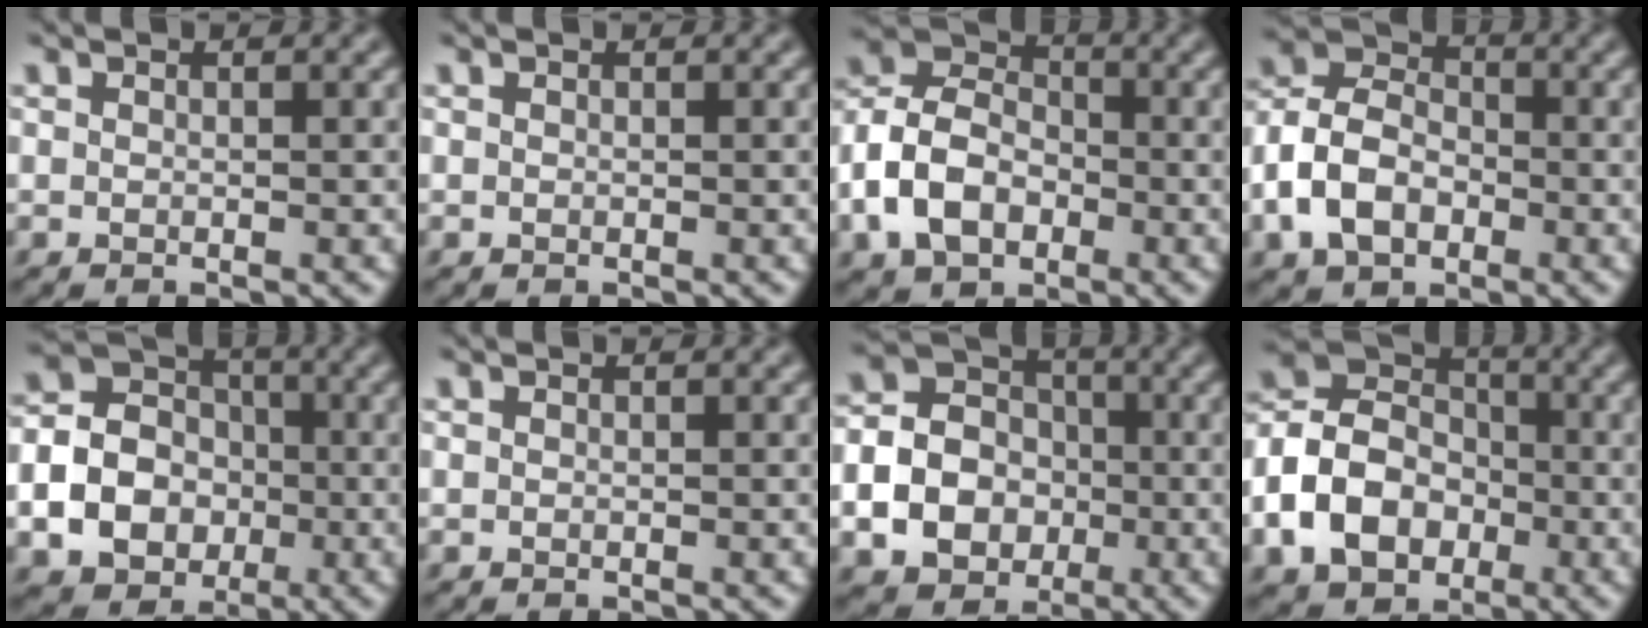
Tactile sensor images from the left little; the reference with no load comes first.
{"total": 0.0}
{"total": 6.8, "force": [-2.7, 4.7, 4.1], "torque": [-0.087, 0.011, -0.067]}
{"total": 6.1, "force": [-2.4, 4.2, 3.7], "torque": [-0.078, 0.011, -0.059]}
{"total": 15.2, "force": [-4.1, 13.7, 5.3], "torque": [-0.149, -0.032, -0.090]}
{"total": 0.0}
{"total": 13.9, "force": [-3.9, 12.4, 4.9], "torque": [-0.136, -0.035, -0.084]}
{"total": 8.5, "force": [-2.8, 6.4, 4.9], "torque": [-0.092, 0.002, -0.060]}